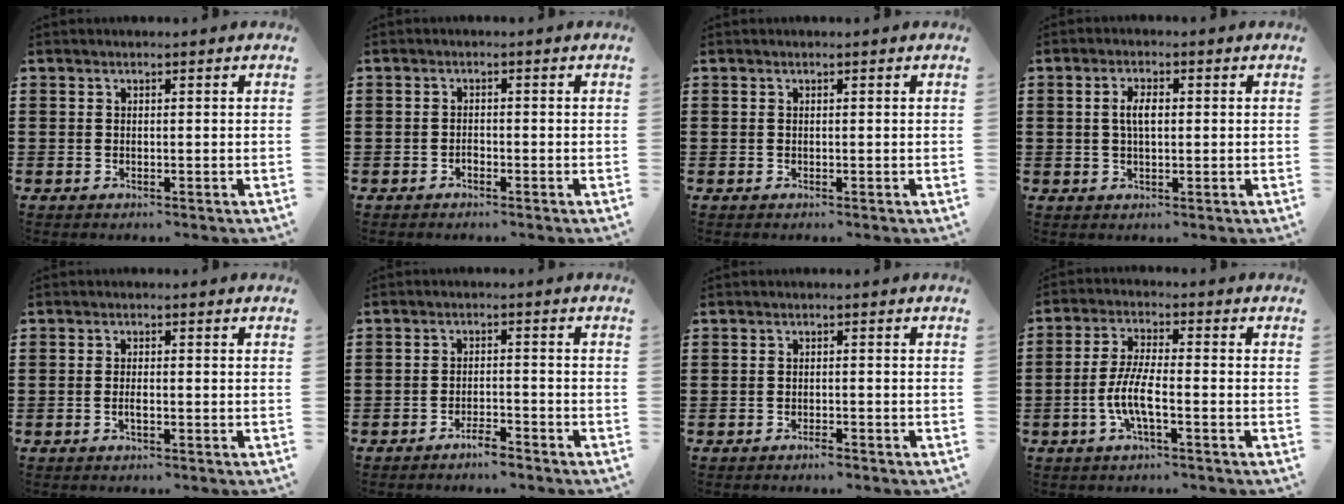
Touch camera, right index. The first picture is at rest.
{"total": 1.0, "force": [-0.7, 0.6, 0.4], "torque": [-0.009, -0.002, -0.014]}
{"total": 0.0}
{"total": 3.3, "force": [0.3, 1.3, 3.0], "torque": [-0.061, 0.004, 0.003]}
{"total": 1.4, "force": [-0.5, 0.4, 1.3], "torque": [-0.025, -0.002, -0.009]}
{"total": 2.7, "force": [-2.5, 0.5, 0.9], "torque": [-0.020, 0.004, -0.048]}
{"total": 1.2, "force": [-1.0, 0.3, 0.4], "torque": [-0.012, -0.003, -0.020]}
{"total": 6.2, "force": [-2.3, 1.2, 5.7], "torque": [-0.130, -0.015, -0.050]}